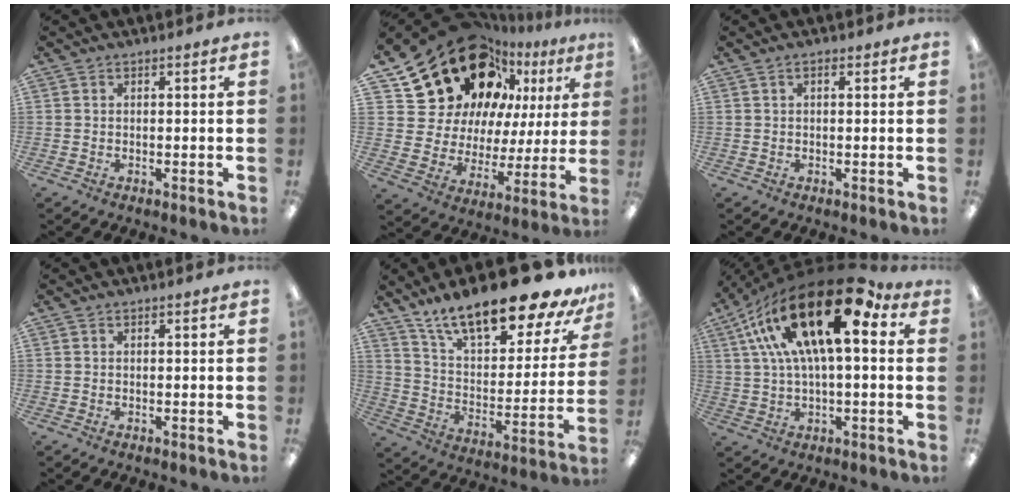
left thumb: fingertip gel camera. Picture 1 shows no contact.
{"total": 20.1, "force": [15.0, 11.5, 6.7], "torque": [-0.130, -0.112, 0.286]}
{"total": 1.1, "force": [0.2, 0.6, 0.9], "torque": [-0.018, 0.004, 0.003]}
{"total": 0.0}
{"total": 22.3, "force": [17.4, 6.8, 12.2], "torque": [-0.199, -0.113, 0.297]}
{"total": 24.5, "force": [10.5, 9.5, 20.0], "torque": [-0.368, -0.049, 0.174]}